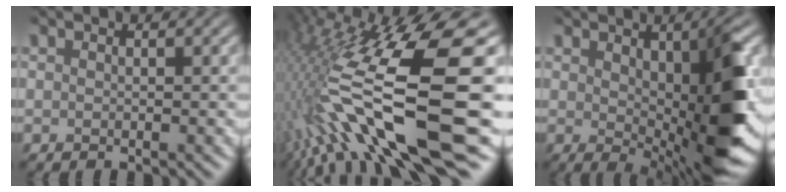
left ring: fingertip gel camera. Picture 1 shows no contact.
{"total": 14.7, "force": [-2.9, 3.8, 13.9], "torque": [-0.282, 0.002, -0.040]}
{"total": 9.1, "force": [0.0, 3.4, 8.5], "torque": [-0.126, -0.015, 0.012]}